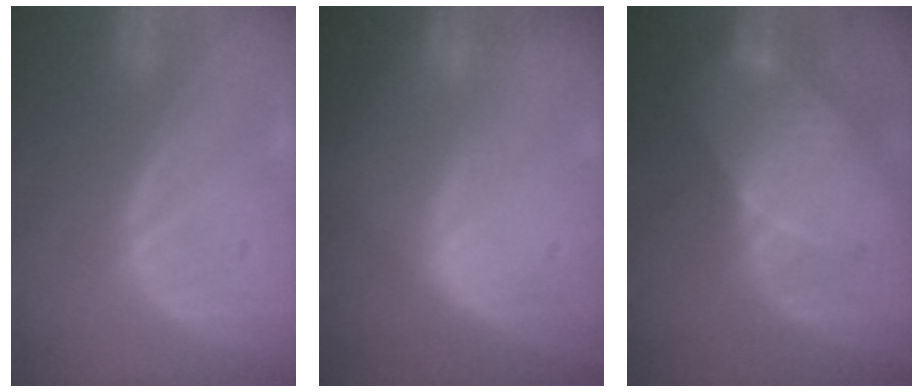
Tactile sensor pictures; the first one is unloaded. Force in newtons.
{"total": 0.9, "press": 0.9, "slide": 0.1}
{"total": 7.1, "press": 6.9, "slide": 1.4}